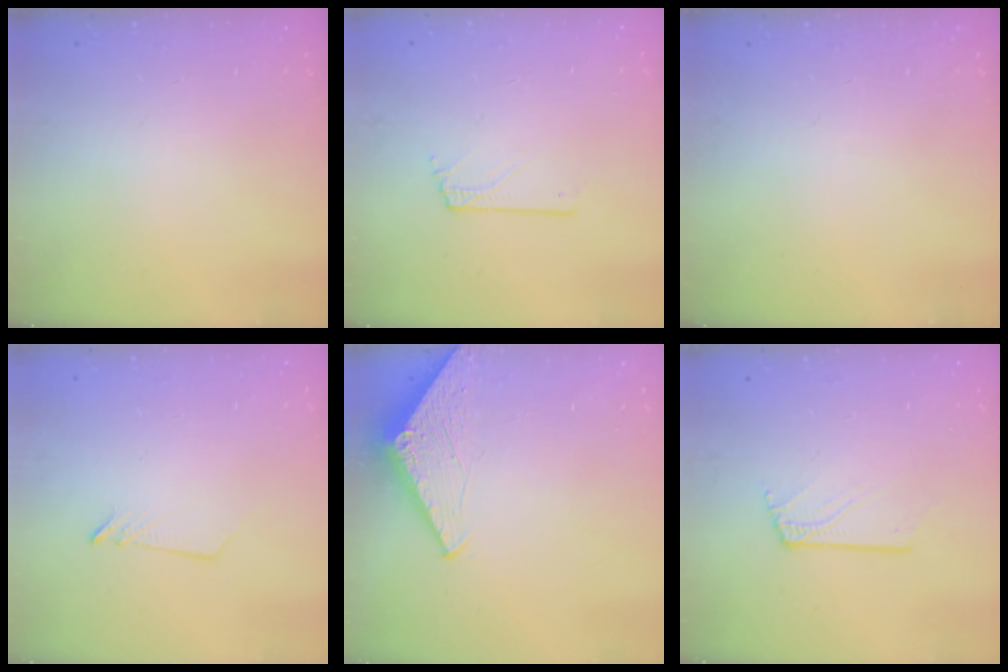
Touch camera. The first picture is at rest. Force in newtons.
{"total": 0.7, "press": 0.7, "slide": 0.1}
{"total": 0.0}
{"total": 2.9, "press": 2.9, "slide": 0.3}
{"total": 2.9, "press": 2.9, "slide": 0.2}
{"total": 1.0, "press": 1.0, "slide": 0.1}